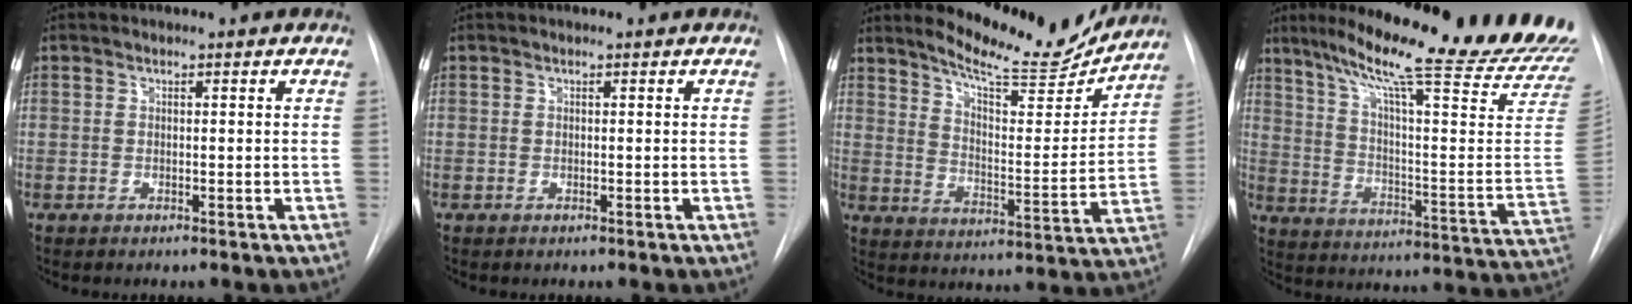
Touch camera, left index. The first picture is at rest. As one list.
[{"total": 0.0}, {"total": 13.2, "force": [12.5, 2.0, 3.8], "torque": [-0.058, -0.043, 0.177]}, {"total": 27.8, "force": [22.4, 0.0, 16.4], "torque": [-0.238, -0.089, 0.296]}]